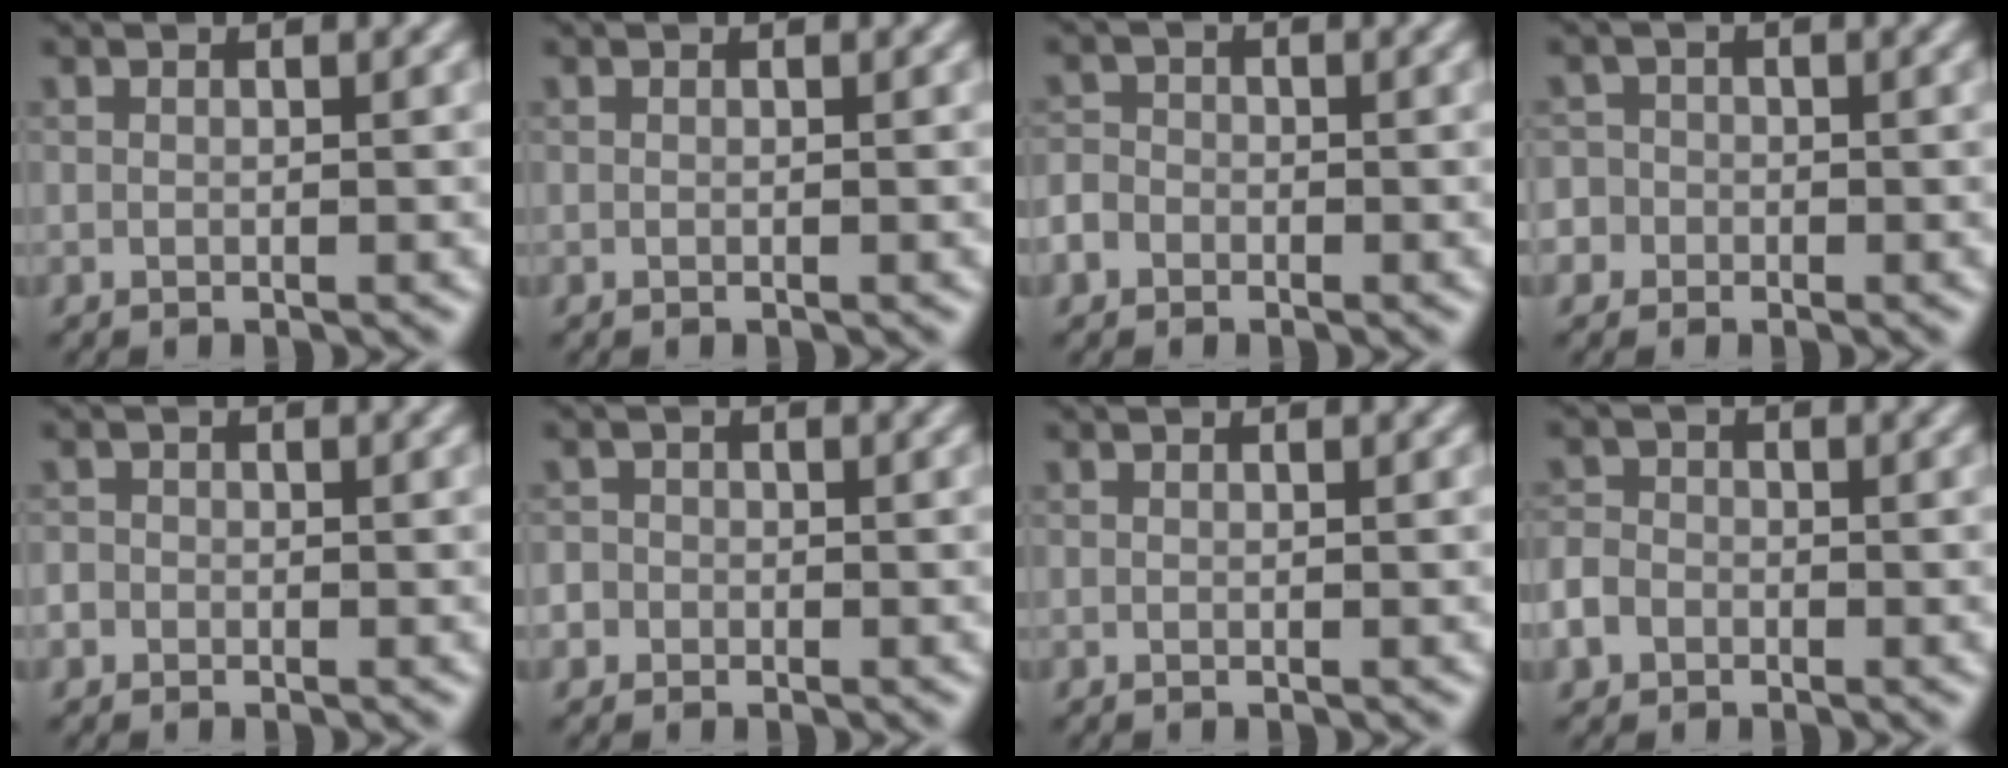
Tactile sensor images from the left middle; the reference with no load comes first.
{"total": 0.0}
{"total": 2.3, "force": [-1.6, 1.6, 0.4], "torque": [-0.006, 0.003, -0.025]}
{"total": 3.0, "force": [-1.3, 2.8, 0.3], "torque": [0.014, 0.015, -0.043]}
{"total": 1.1, "force": [-0.8, 0.7, -0.2], "torque": [0.000, -0.001, -0.006]}
{"total": 1.9, "force": [-1.0, 1.6, 0.1], "torque": [0.005, 0.010, -0.024]}
{"total": 0.0}
{"total": 2.5, "force": [-1.5, 1.9, 0.7], "torque": [-0.016, -0.001, -0.025]}